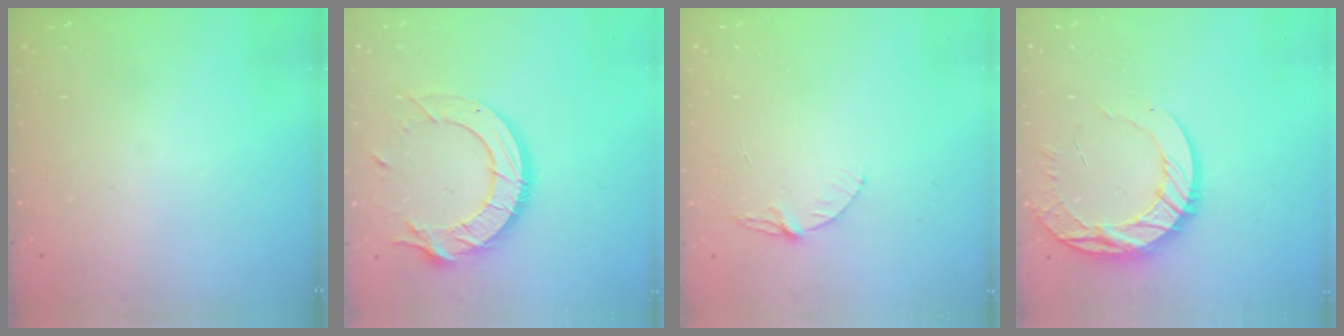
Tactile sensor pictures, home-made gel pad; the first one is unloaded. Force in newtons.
{"total": 15.2, "press": 15.2, "slide": 1.3}
{"total": 5.3, "press": 5.3, "slide": 0.5}
{"total": 14.7, "press": 14.6, "slide": 1.3}